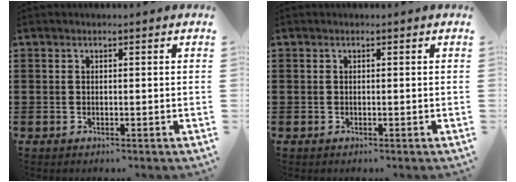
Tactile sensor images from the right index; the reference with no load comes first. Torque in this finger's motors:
{"motor_torque": [0.02, 0.09, 0.00, -0.01]}